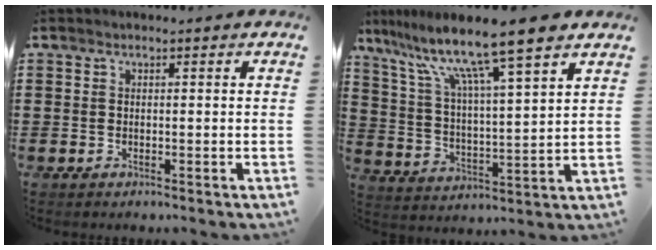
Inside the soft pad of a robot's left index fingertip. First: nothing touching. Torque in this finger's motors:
{"motor_torque": [1.69, 0.45, 1.05, 0.21]}